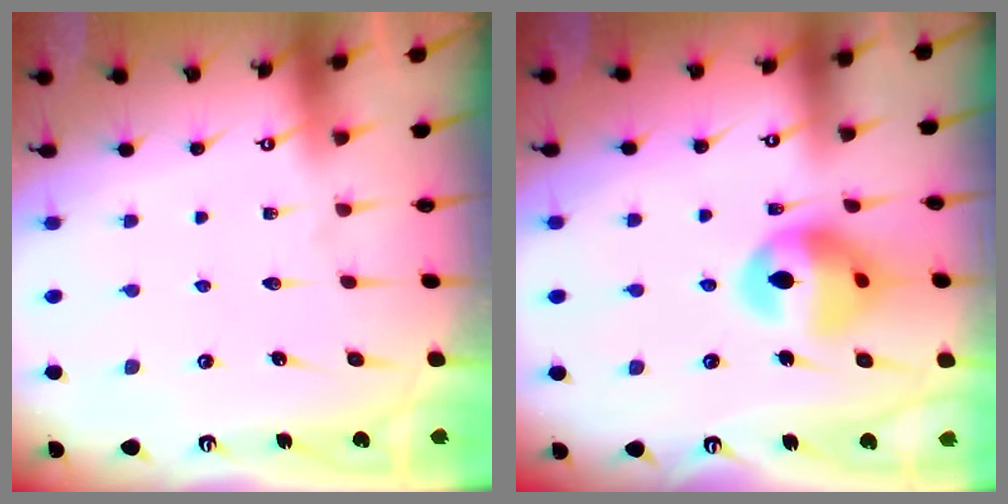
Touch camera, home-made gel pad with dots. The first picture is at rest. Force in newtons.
{"total": 14.3, "press": 13.5, "slide": 4.8}